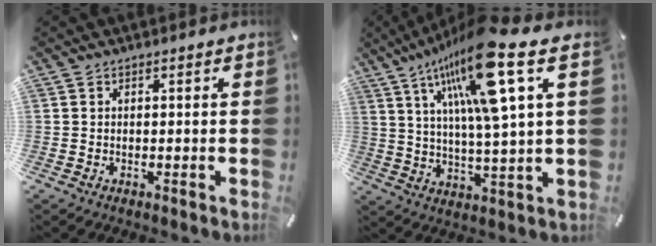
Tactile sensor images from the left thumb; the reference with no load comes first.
{"total": 18.5, "force": [10.1, 3.4, 15.1], "torque": [-0.273, -0.052, 0.153]}